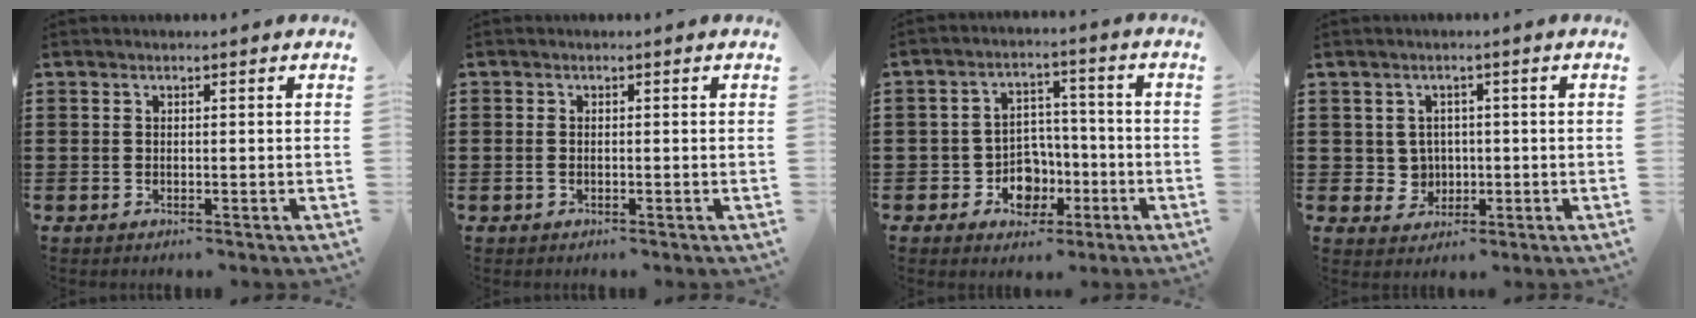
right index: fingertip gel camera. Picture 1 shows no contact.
{"total": 0.7, "force": [-0.2, 0.4, 0.6], "torque": [-0.013, 0.000, -0.005]}
{"total": 6.7, "force": [-2.5, 5.5, 3.0], "torque": [-0.041, 0.013, -0.041]}
{"total": 3.3, "force": [0.2, 3.2, 0.8], "torque": [-0.031, 0.009, 0.001]}